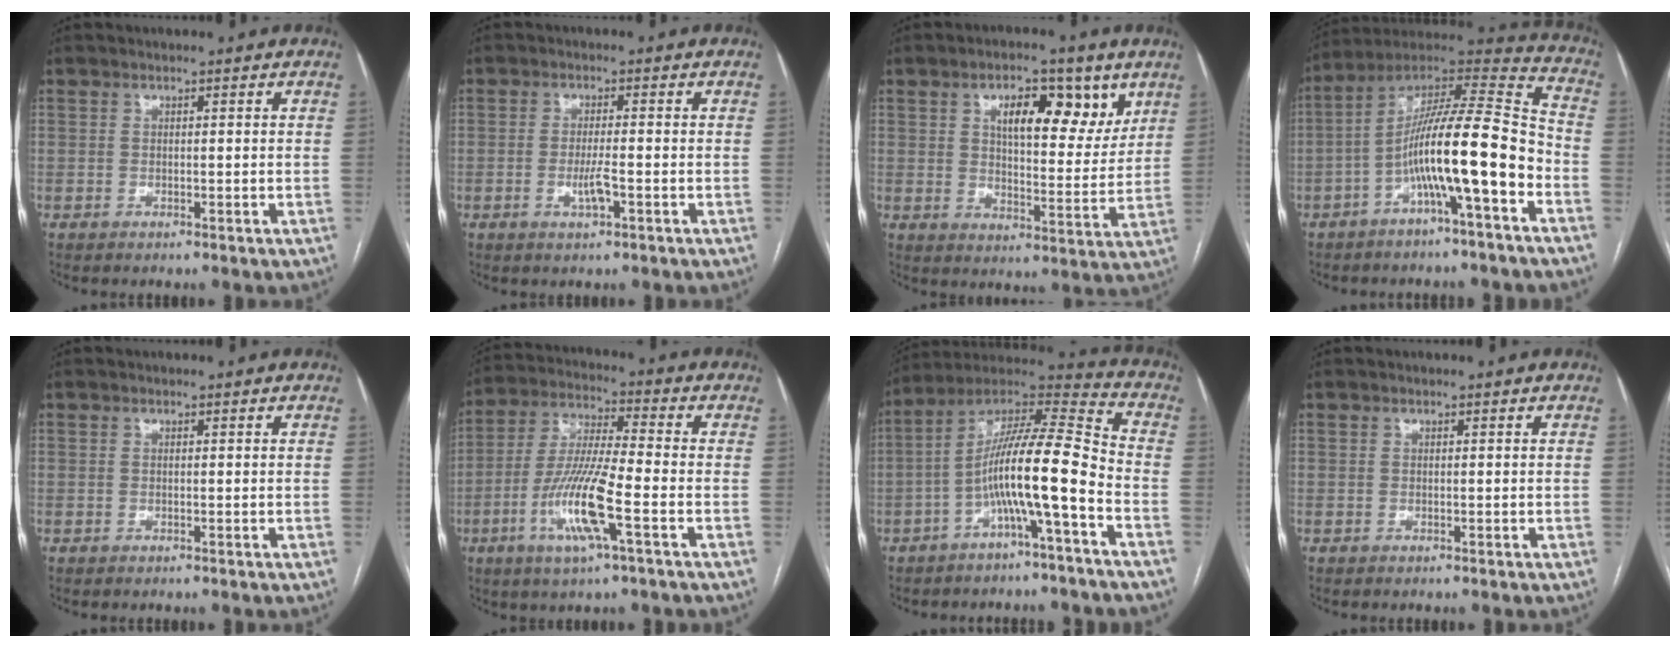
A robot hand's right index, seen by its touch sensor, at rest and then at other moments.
{"total": 3.1, "force": [-1.1, 0.4, 2.9], "torque": [-0.058, -0.003, -0.019]}
{"total": 11.4, "force": [5.6, 4.8, 8.8], "torque": [-0.122, 0.007, 0.086]}
{"total": 16.5, "force": [-5.6, 1.0, 15.4], "torque": [-0.261, 0.024, -0.095]}
{"total": 0.0}
{"total": 12.5, "force": [-4.5, 0.9, 11.7], "torque": [-0.238, -0.010, -0.087]}
{"total": 13.9, "force": [-4.6, 0.3, 13.1], "torque": [-0.229, 0.027, -0.086]}
{"total": 0.0}